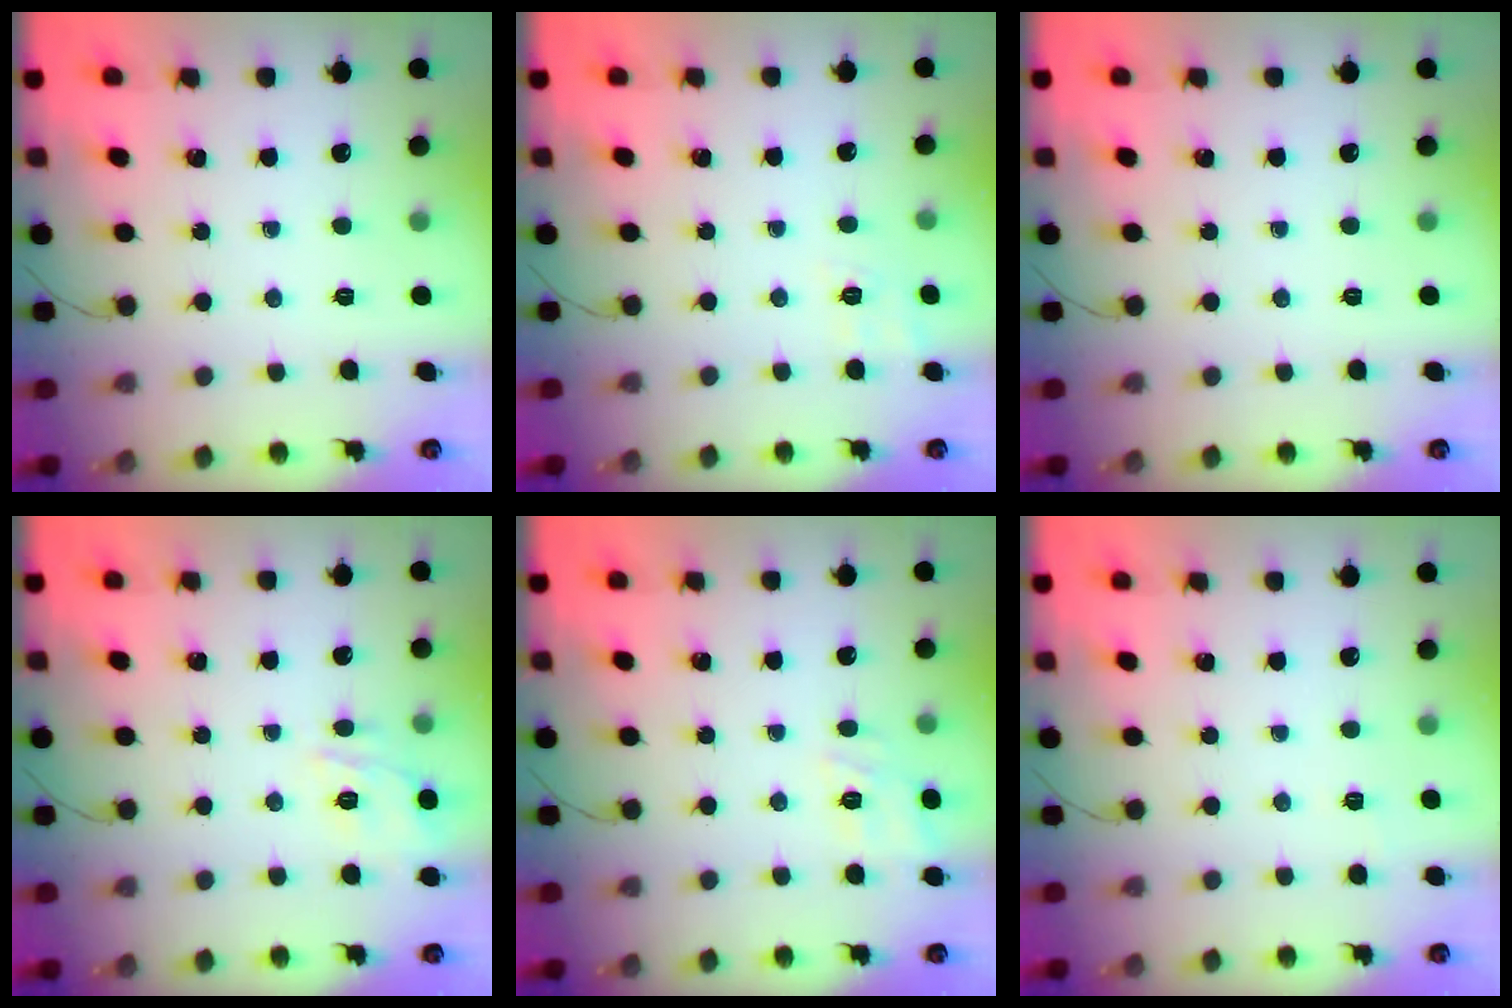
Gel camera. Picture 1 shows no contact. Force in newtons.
{"total": 2.9, "press": 2.1, "slide": 2.0}
{"total": 0.0}
{"total": 10.7, "press": 10.7, "slide": 0.9}
{"total": 10.2, "press": 10.2, "slide": 1.1}
{"total": 3.9, "press": 3.7, "slide": 1.3}